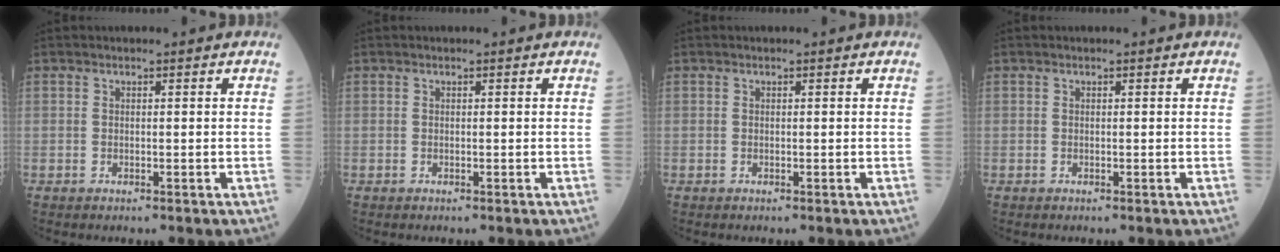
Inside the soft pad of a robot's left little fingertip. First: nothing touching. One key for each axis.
{"total": 0.0}
{"total": 0.0}
{"total": 0.0}